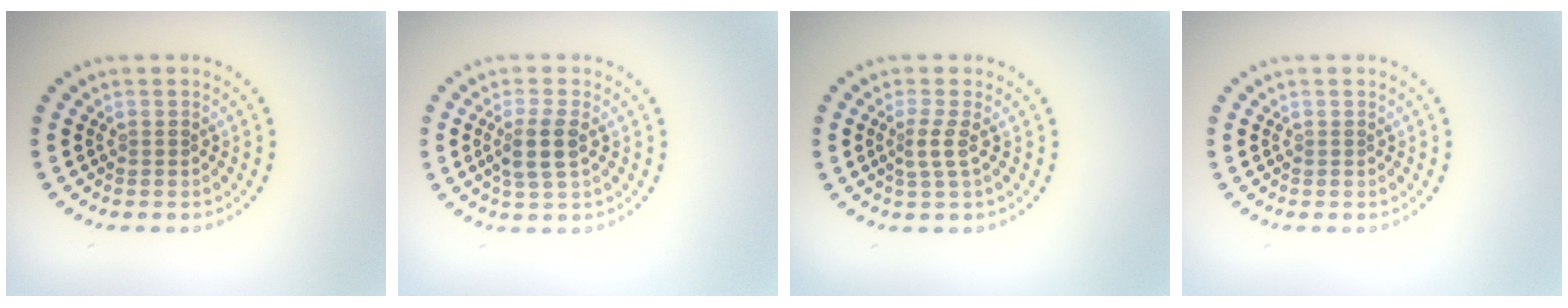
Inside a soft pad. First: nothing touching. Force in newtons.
{"total": 2.7, "press": 2.4, "slide": 1.2}
{"total": 1.8, "press": 1.3, "slide": 1.3}
{"total": 0.0}